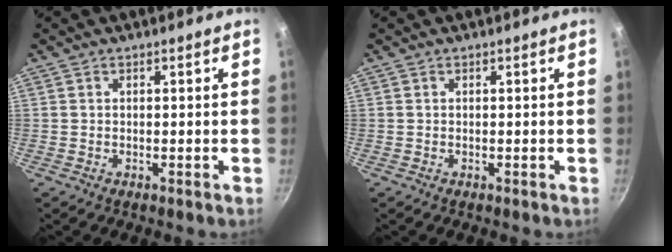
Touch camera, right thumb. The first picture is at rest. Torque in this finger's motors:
{"motor_torque": [0.00, 0.00, 0.00, 0.00, 0.00]}